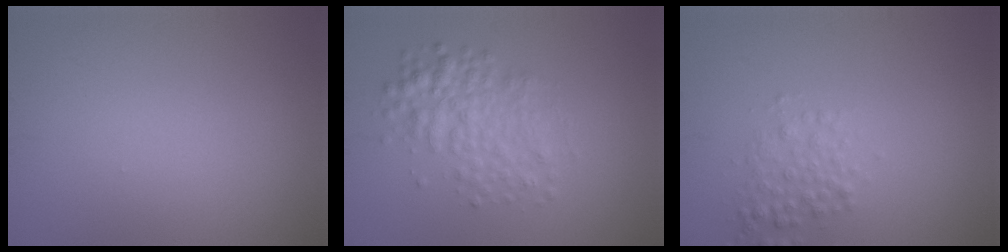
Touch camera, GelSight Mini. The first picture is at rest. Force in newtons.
{"total": 3.7, "press": 3.7, "slide": 0.0}
{"total": 2.0, "press": 2.0, "slide": 0.1}